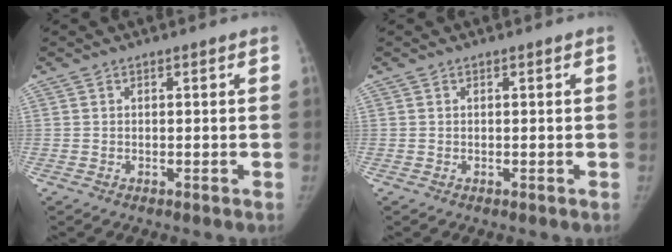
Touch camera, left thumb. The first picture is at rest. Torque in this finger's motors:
{"motor_torque": [0.07, 0.01, 0.19, 0.08, 0.02]}